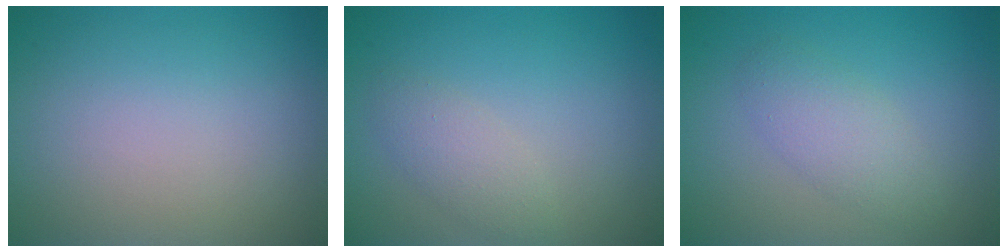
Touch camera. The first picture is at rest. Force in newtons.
{"total": 1.9, "press": 1.9, "slide": 0.0}
{"total": 2.8, "press": 2.8, "slide": 0.0}